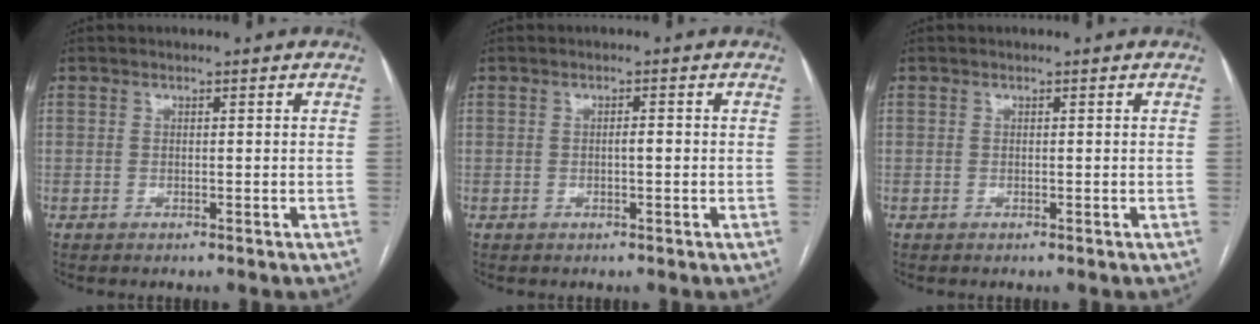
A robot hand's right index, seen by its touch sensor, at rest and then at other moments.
{"total": 1.2, "force": [-0.2, 0.2, 1.2], "torque": [-0.019, 0.003, -0.003]}
{"total": 0.0}